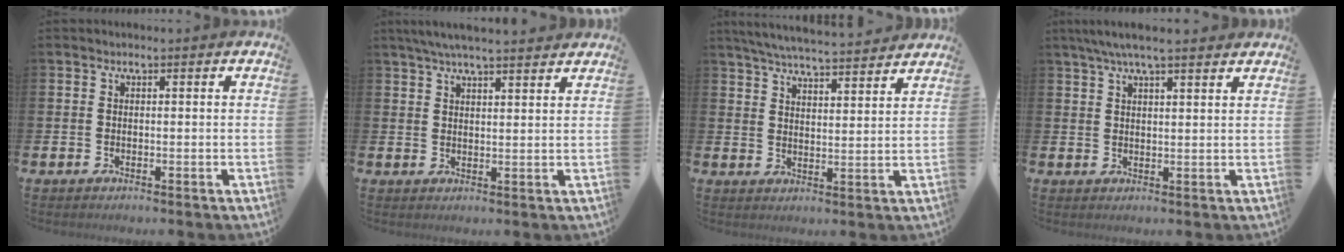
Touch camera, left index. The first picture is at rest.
{"total": 4.8, "force": [4.4, 0.3, 1.9], "torque": [-0.047, -0.009, 0.081]}
{"total": 6.0, "force": [5.9, 0.3, 1.3], "torque": [-0.043, -0.035, 0.104]}
{"total": 5.2, "force": [4.4, 0.6, 2.7], "torque": [-0.063, -0.002, 0.078]}